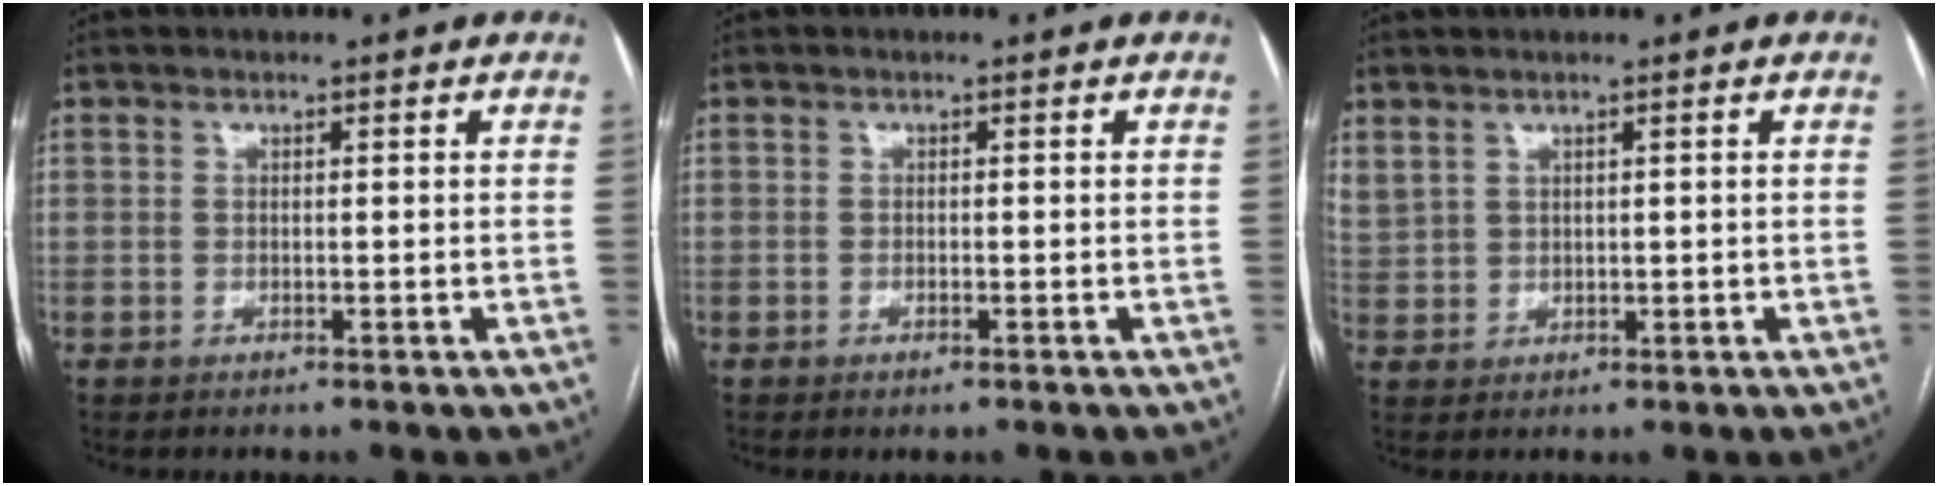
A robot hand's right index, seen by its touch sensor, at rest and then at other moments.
{"total": 0.8, "force": [-0.5, 0.2, 0.6], "torque": [-0.011, -0.001, -0.005]}
{"total": 3.5, "force": [2.4, 2.0, 1.5], "torque": [-0.040, 0.011, 0.064]}